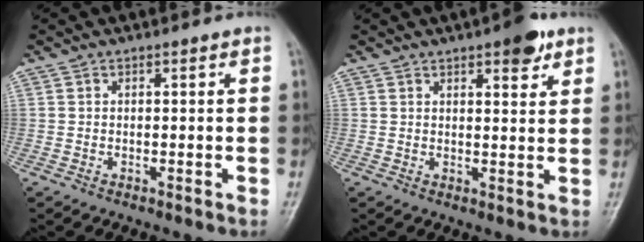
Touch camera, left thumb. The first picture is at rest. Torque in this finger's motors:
{"motor_torque": [1.20, 0.54, 0.52, -0.75, 0.02]}